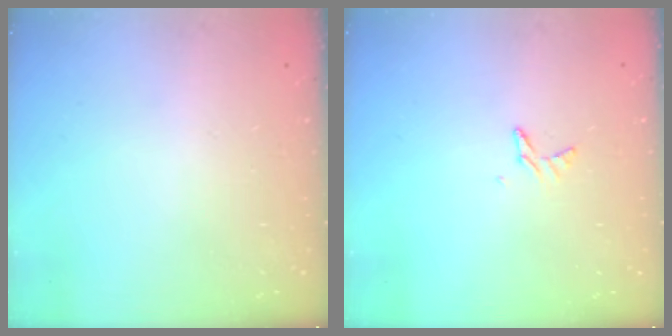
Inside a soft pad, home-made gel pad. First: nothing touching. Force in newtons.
{"total": 4.6, "press": 4.5, "slide": 0.5}